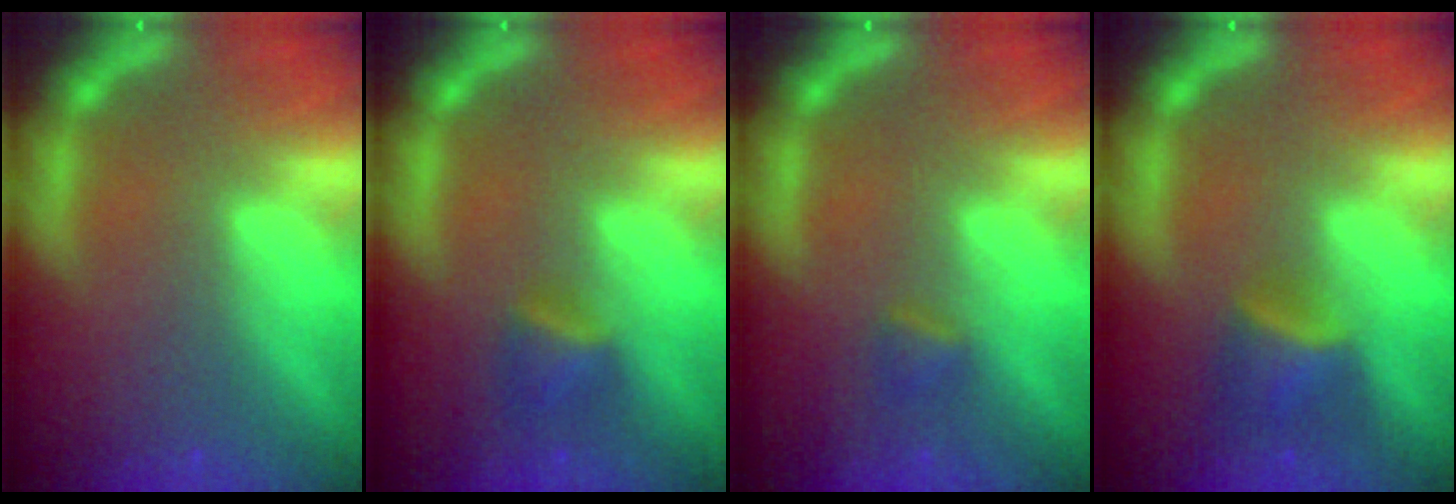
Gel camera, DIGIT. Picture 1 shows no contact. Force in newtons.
{"total": 2.4}
{"total": 1.4}
{"total": 3.4}